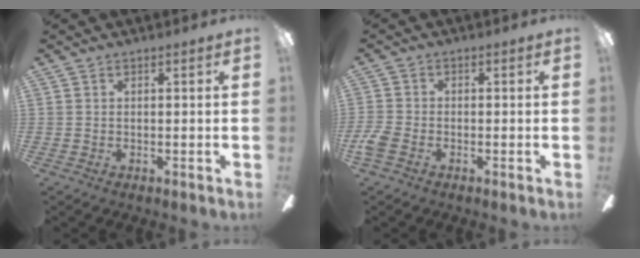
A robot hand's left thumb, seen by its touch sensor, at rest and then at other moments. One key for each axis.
{"total": 4.2, "fx": -1.9, "fy": 2.7, "fz": 2.6, "tx": -0.058, "ty": 0.006, "tz": -0.036}